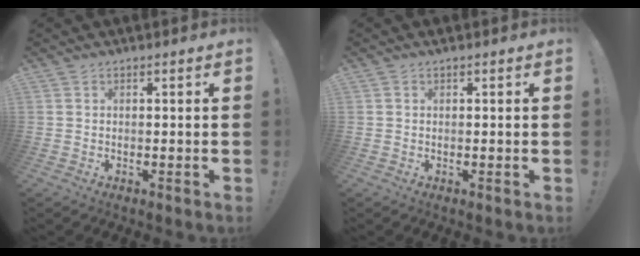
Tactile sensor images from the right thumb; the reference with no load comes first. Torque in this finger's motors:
{"motor_torque": [0.00, 0.34, -0.07, 0.08, 0.07]}